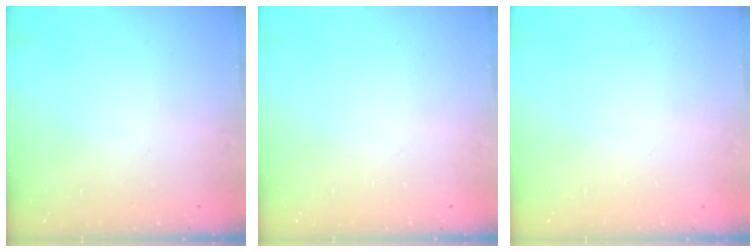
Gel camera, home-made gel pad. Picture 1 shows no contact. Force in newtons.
{"total": 0.0}
{"total": 0.0}